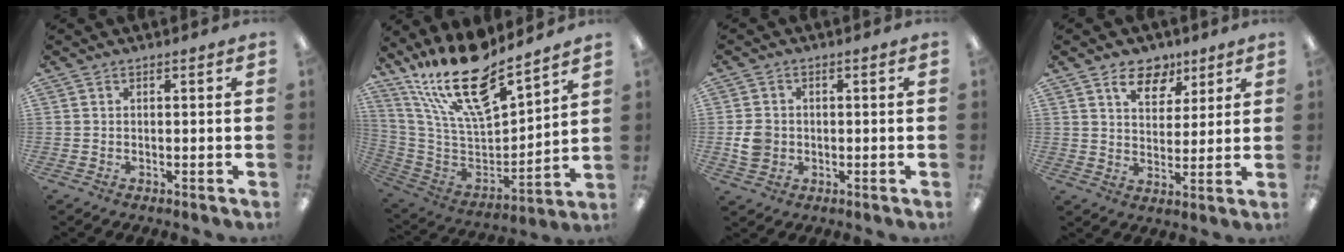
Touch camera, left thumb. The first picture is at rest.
{"total": 21.7, "force": [16.7, 6.6, 12.3], "torque": [-0.225, -0.113, 0.291]}
{"total": 4.9, "force": [-0.5, 4.3, 2.3], "torque": [-0.040, 0.006, -0.009]}
{"total": 9.0, "force": [5.8, 5.7, 3.8], "torque": [-0.048, -0.027, 0.103]}